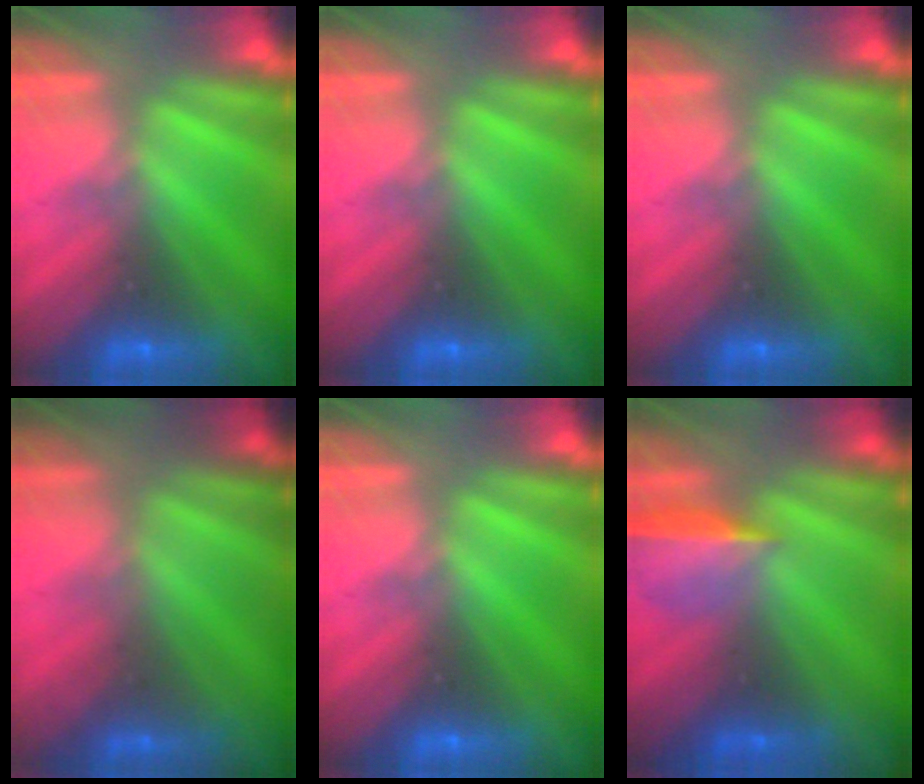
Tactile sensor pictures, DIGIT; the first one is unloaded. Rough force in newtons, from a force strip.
{"total": 0.0}
{"total": 0.0}
{"total": 1.8}
{"total": 0.0}
{"total": 1.7}